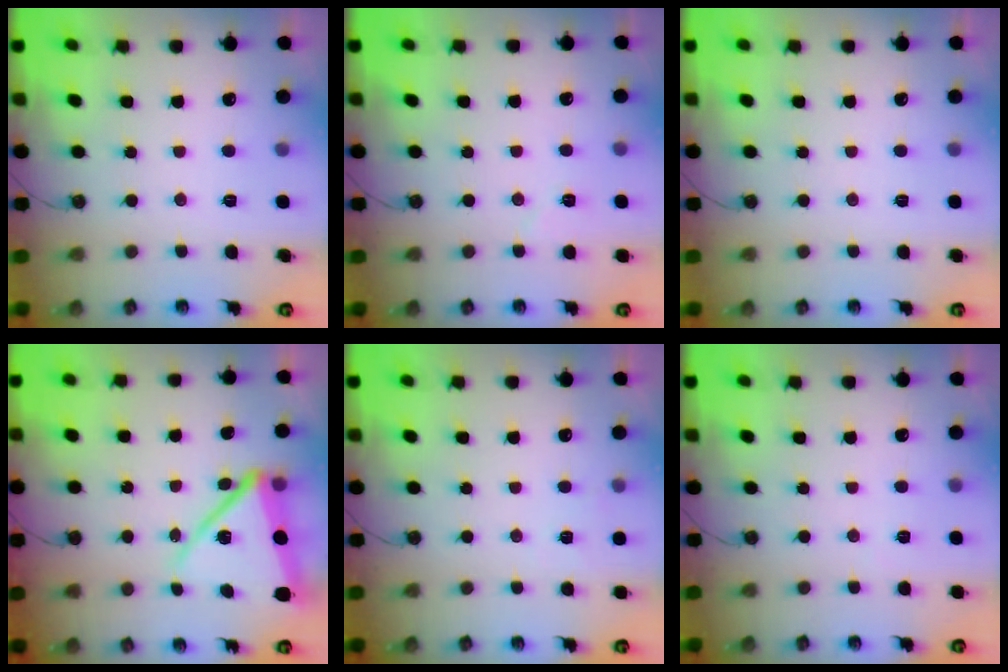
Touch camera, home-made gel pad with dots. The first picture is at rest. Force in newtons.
{"total": 4.3, "press": 3.8, "slide": 1.9}
{"total": 0.0}
{"total": 15.2, "press": 15.2, "slide": 1.5}
{"total": 4.3, "press": 4.3, "slide": 0.3}
{"total": 2.8, "press": 2.5, "slide": 1.1}